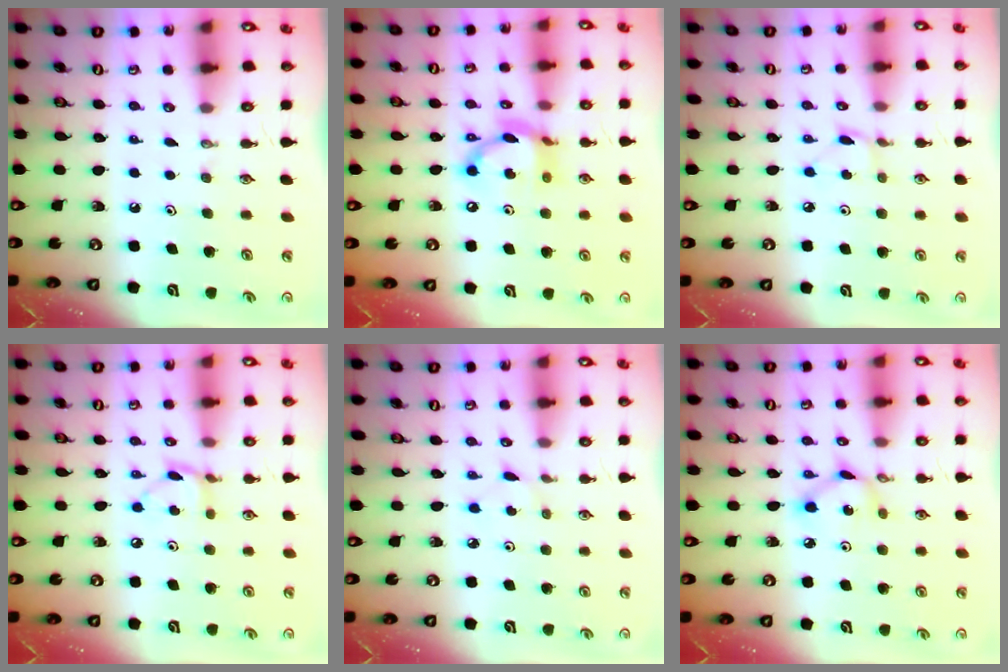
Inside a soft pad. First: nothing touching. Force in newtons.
{"total": 11.8, "press": 11.8, "slide": 0.7}
{"total": 2.6, "press": 2.5, "slide": 0.4}
{"total": 5.0, "press": 5.0, "slide": 0.2}
{"total": 1.5, "press": 1.4, "slide": 0.2}
{"total": 4.9, "press": 4.9, "slide": 0.2}